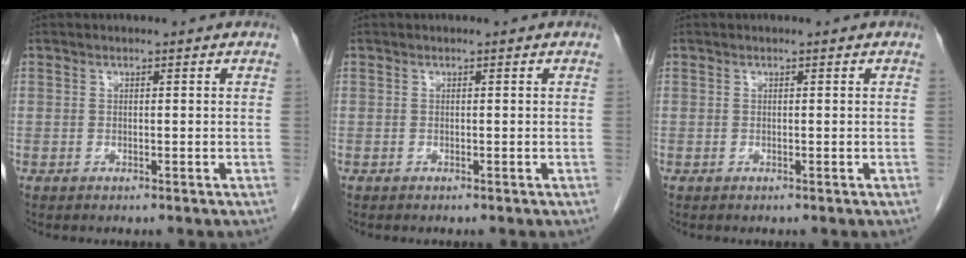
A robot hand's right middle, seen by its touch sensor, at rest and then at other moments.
{"total": 0.0}
{"total": 0.0}